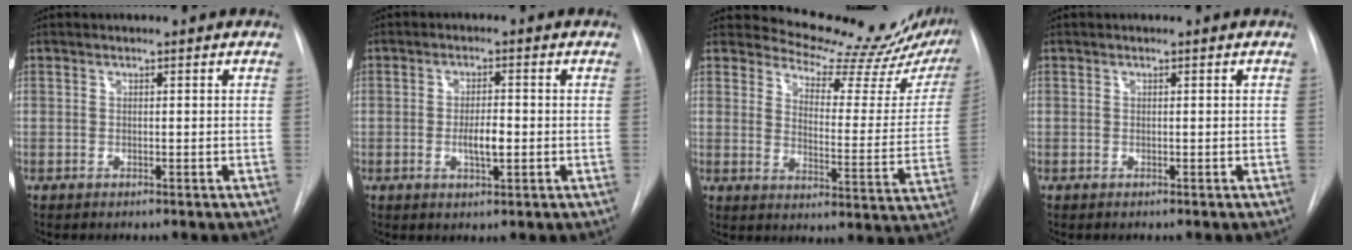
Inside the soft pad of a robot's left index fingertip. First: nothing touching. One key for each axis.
{"total": 3.8, "fx": -1.1, "fy": 1.0, "fz": 3.5, "tx": -0.061, "ty": -0.006, "tz": -0.016}
{"total": 17.8, "fx": 17.0, "fy": 3.1, "fz": 4.4, "tx": -0.048, "ty": -0.094, "tz": 0.194}
{"total": 0.0}